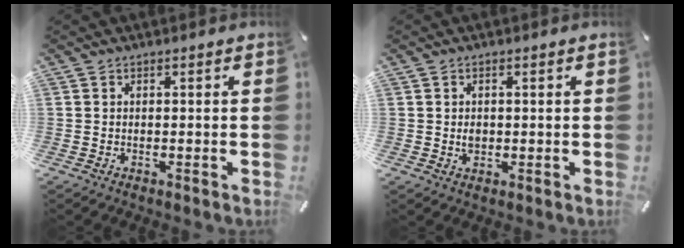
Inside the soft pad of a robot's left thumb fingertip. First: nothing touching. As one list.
[{"total": 1.7, "force": [0.1, 1.2, 1.2], "torque": [-0.018, 0.000, 0.000]}]